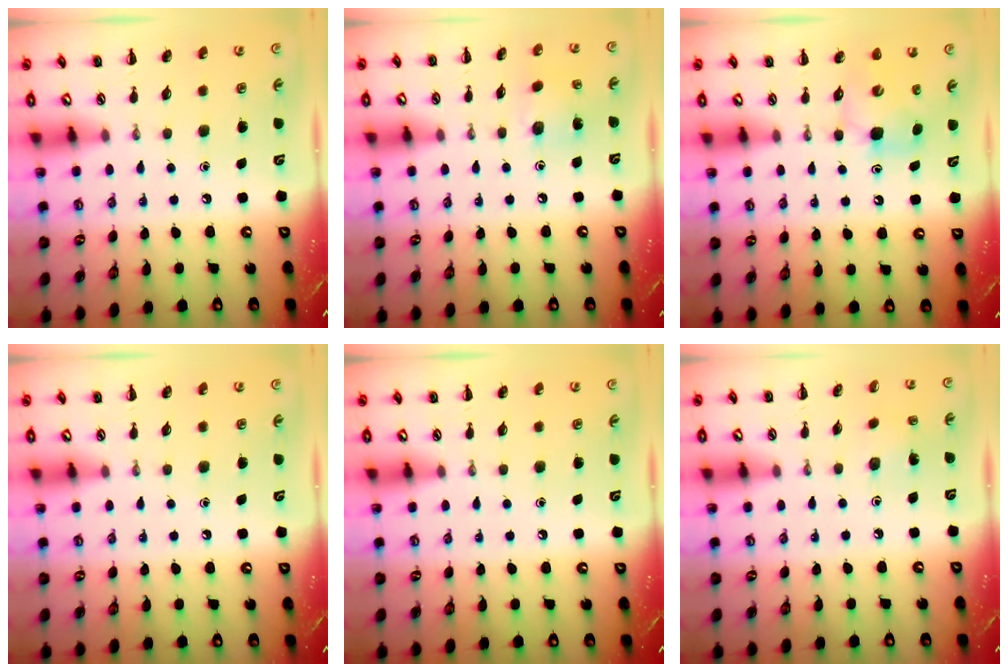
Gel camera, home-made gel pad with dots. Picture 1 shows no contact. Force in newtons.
{"total": 3.9, "press": 3.8, "slide": 0.9}
{"total": 5.6, "press": 5.6, "slide": 0.7}
{"total": 0.0}
{"total": 0.0}
{"total": 1.1, "press": 1.0, "slide": 0.5}